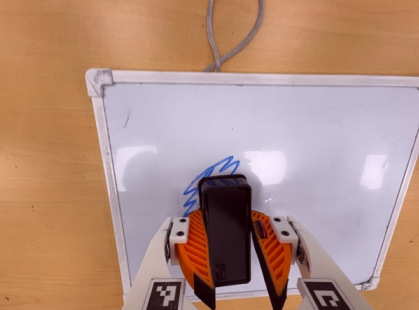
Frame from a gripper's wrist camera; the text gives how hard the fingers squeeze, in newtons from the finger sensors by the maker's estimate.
{"total": 14.7, "left": 16.4, "right": 13.0}